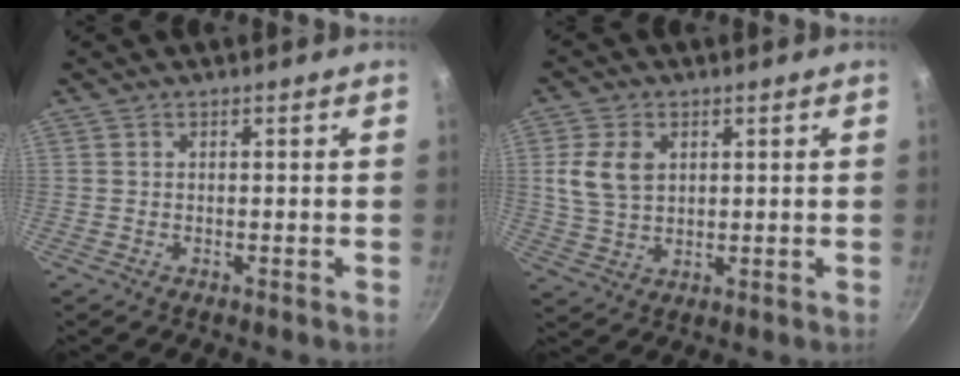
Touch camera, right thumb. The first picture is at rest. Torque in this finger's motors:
{"motor_torque": [-0.92, 0.99, 0.32, -0.23, 0.04]}